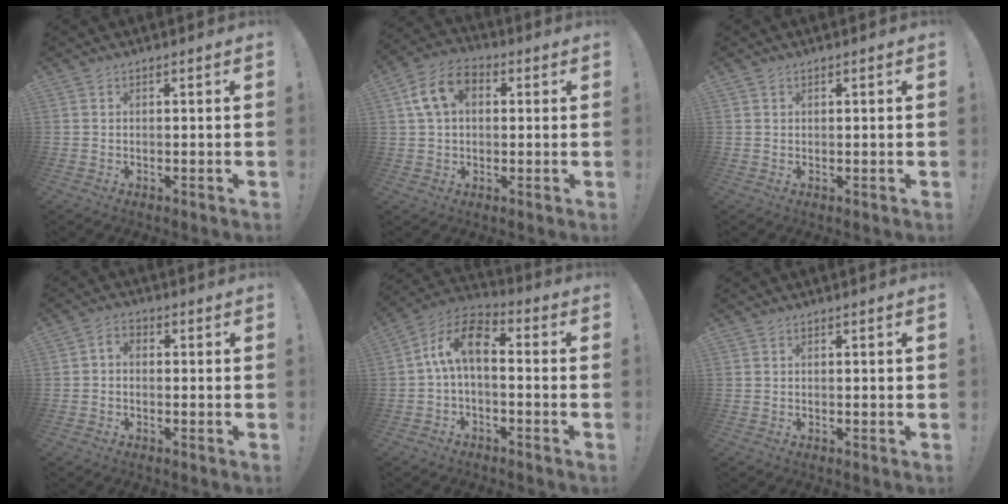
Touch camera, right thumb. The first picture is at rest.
{"total": 10.3, "force": [2.8, 7.2, 6.9], "torque": [-0.131, 0.014, 0.057]}
{"total": 0.5, "force": [0.4, 0.2, 0.2], "torque": [-0.009, 0.003, 0.010]}
{"total": 2.4, "force": [-1.3, 1.5, 1.4], "torque": [-0.023, 0.010, -0.023]}
{"total": 10.0, "force": [0.4, 5.2, 8.5], "torque": [-0.163, 0.014, 0.010]}
{"total": 0.0}